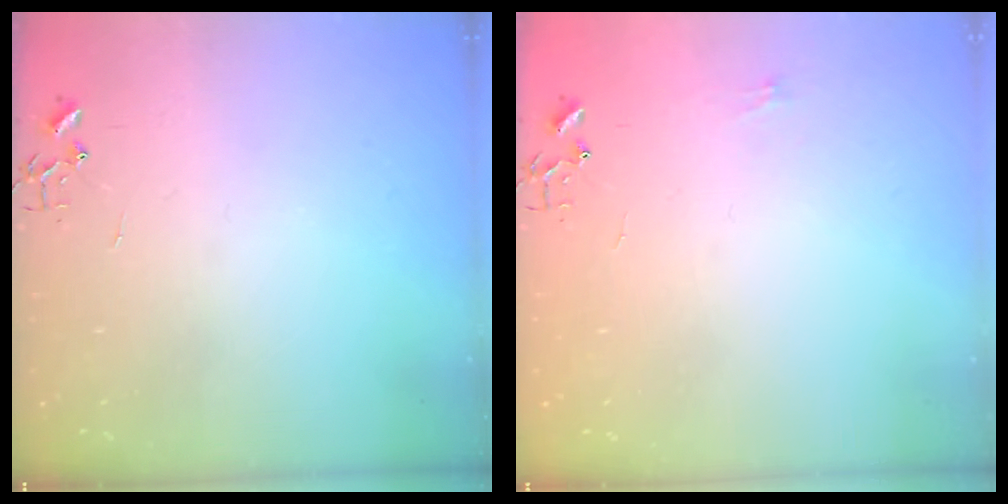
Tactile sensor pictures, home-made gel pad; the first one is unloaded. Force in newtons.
{"total": 5.0, "press": 5.0, "slide": 0.7}